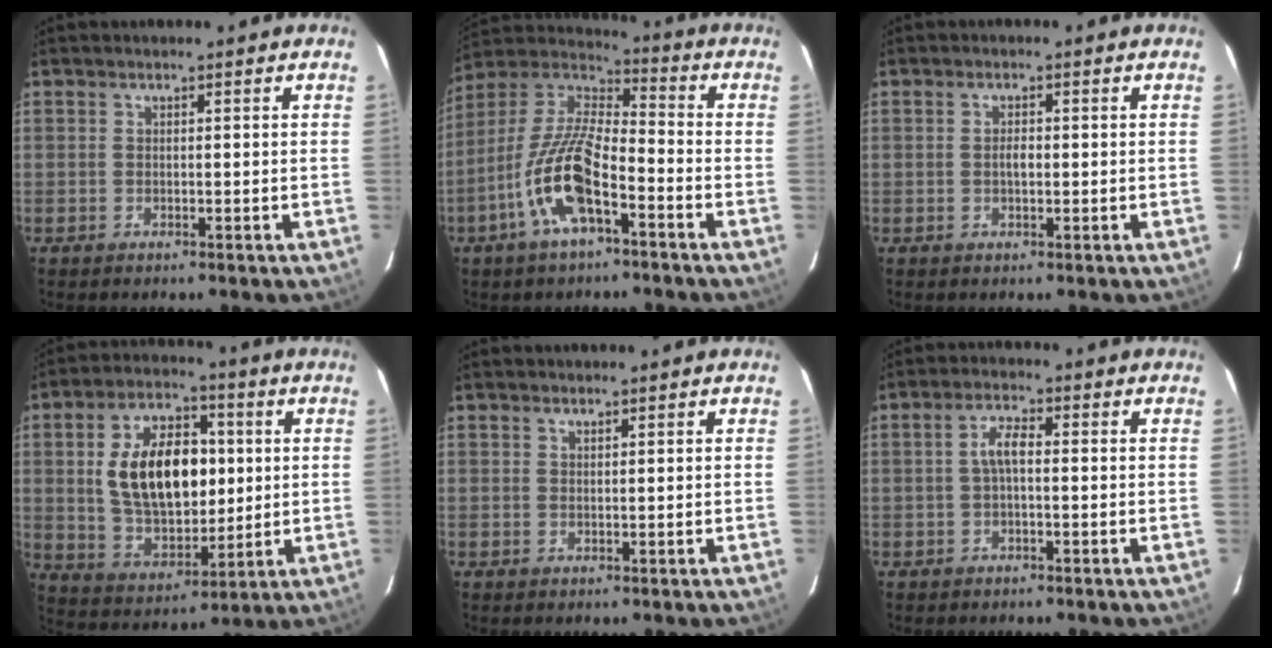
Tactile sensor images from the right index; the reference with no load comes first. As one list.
[{"total": 14.9, "force": [-6.8, 4.8, 12.4], "torque": [-0.257, -0.005, -0.135]}, {"total": 1.7, "force": [-0.1, 0.8, 1.5], "torque": [-0.027, 0.003, -0.003]}, {"total": 17.6, "force": [2.4, 10.4, 14.0], "torque": [-0.258, 0.019, 0.057]}, {"total": 0.6, "force": [0.6, 0.1, 0.2], "torque": [-0.004, 0.000, 0.011]}, {"total": 3.3, "force": [-0.3, 1.1, 3.1], "torque": [-0.062, 0.010, -0.005]}]